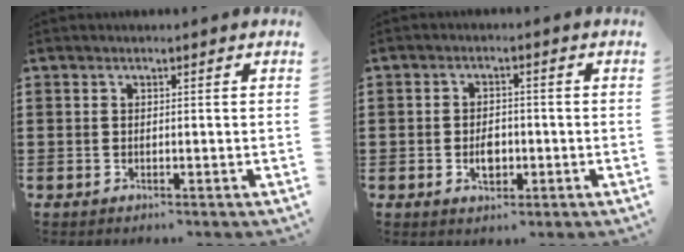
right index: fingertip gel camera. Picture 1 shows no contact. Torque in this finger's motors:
{"motor_torque": [1.05, 1.09, 0.02, 0.00]}